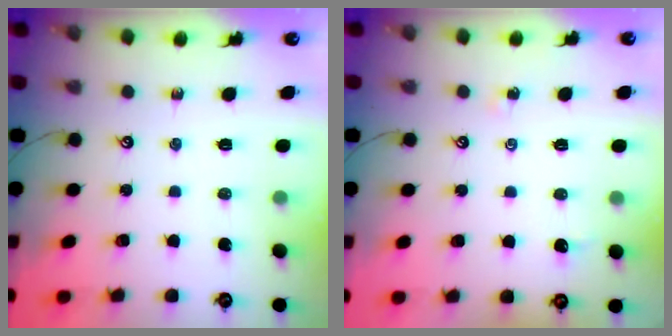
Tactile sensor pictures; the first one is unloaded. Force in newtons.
{"total": 1.6, "press": 1.5, "slide": 0.4}